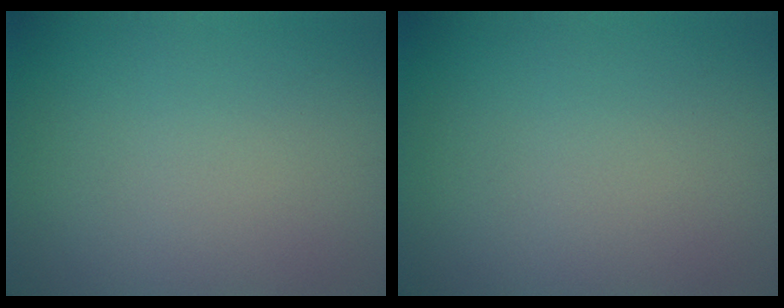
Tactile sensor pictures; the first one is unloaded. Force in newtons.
{"total": 0.0}